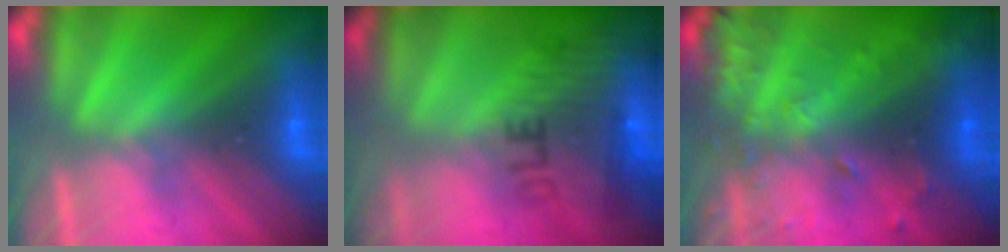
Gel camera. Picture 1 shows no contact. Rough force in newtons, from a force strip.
{"total": 8.7}
{"total": 7.7}